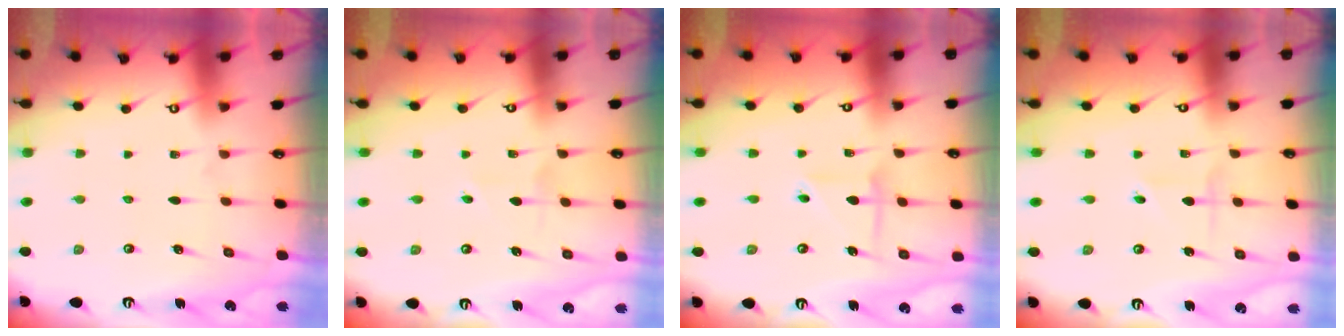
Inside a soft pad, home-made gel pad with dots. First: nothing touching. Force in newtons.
{"total": 3.3, "press": 3.1, "slide": 1.2}
{"total": 5.7, "press": 5.6, "slide": 1.1}
{"total": 1.8, "press": 1.7, "slide": 0.6}